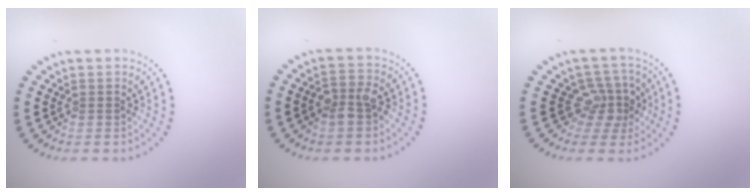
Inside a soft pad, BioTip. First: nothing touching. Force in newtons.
{"total": 2.7, "press": 2.6, "slide": 0.8}
{"total": 2.9, "press": 2.2, "slide": 1.8}